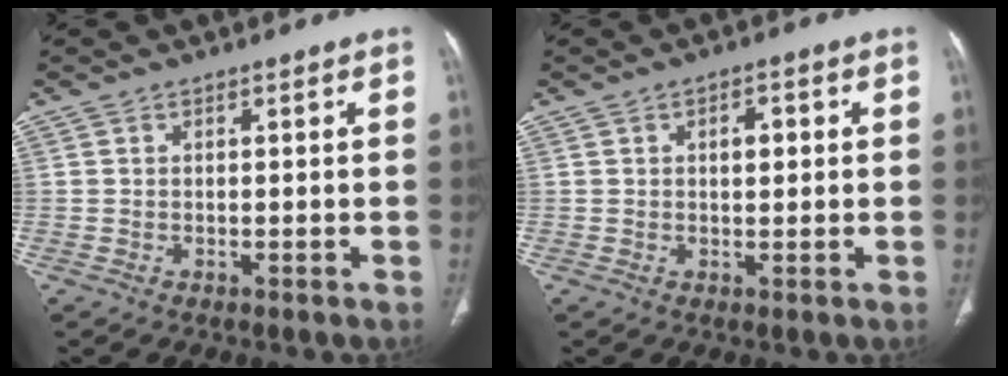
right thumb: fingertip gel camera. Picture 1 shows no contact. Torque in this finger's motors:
{"motor_torque": [-0.68, 0.22, -0.03, 0.11, 0.00]}